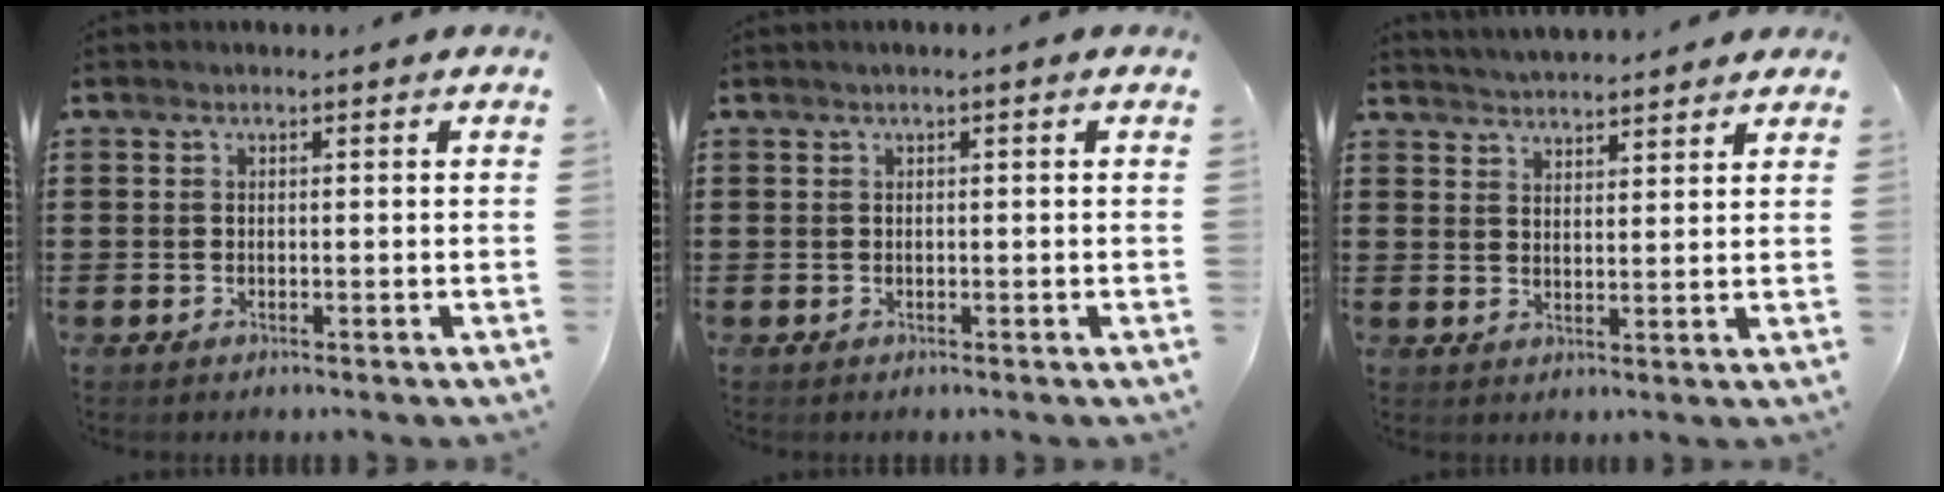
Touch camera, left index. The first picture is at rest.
{"total": 0.7, "force": [0.2, -0.1, 0.6], "torque": [-0.010, -0.002, 0.005]}
{"total": 3.5, "force": [3.5, -0.2, 0.0], "torque": [-0.010, -0.013, 0.063]}